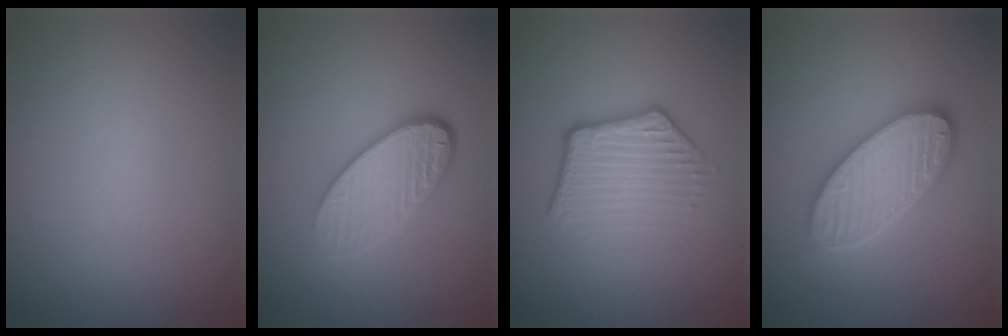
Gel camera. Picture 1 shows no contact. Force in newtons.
{"total": 4.7, "press": 3.5, "slide": 3.1}
{"total": 4.1, "press": 3.0, "slide": 2.9}
{"total": 5.8, "press": 5.7, "slide": 0.6}